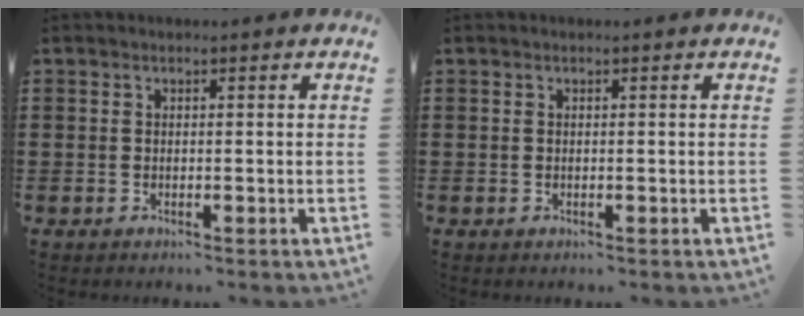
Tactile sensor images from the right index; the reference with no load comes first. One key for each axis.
{"total": 0.0}